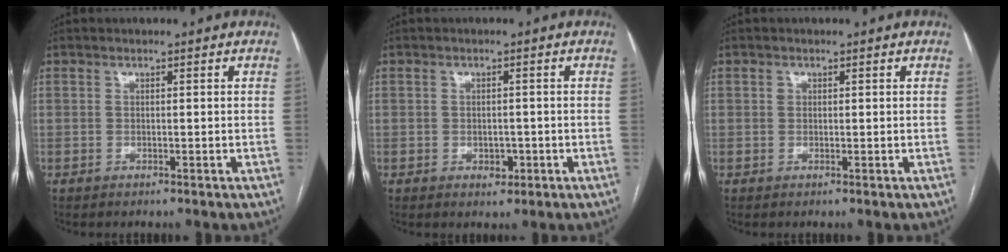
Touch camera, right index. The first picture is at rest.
{"total": 2.2, "force": [-0.7, 1.5, 1.4], "torque": [-0.019, 0.002, -0.004]}
{"total": 0.8, "force": [0.3, 0.7, 0.3], "torque": [-0.002, 0.001, 0.005]}